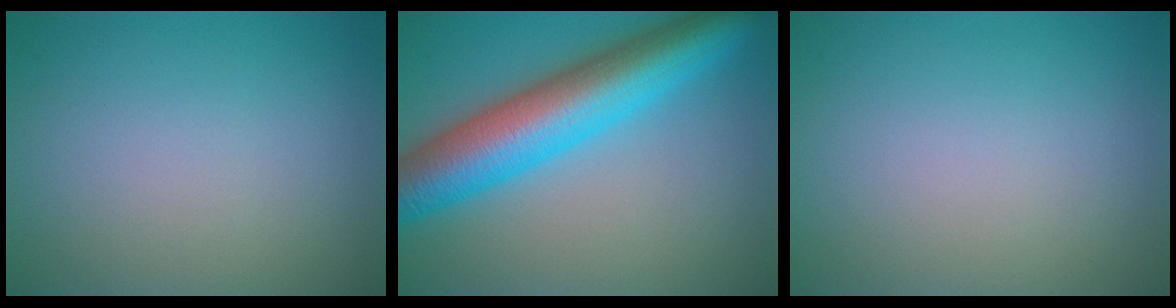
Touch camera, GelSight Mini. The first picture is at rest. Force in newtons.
{"total": 10.3, "press": 10.3, "slide": 0.2}
{"total": 0.0}